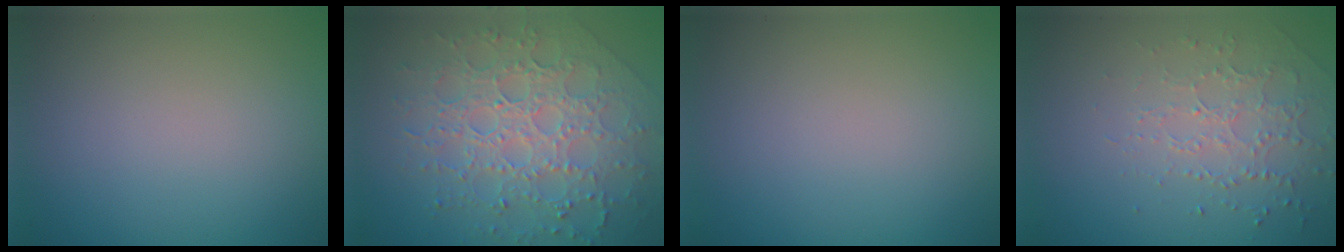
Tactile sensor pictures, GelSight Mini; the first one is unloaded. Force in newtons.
{"total": 8.0, "press": 5.7, "slide": 5.6}
{"total": 0.0}
{"total": 1.7, "press": 1.5, "slide": 0.8}